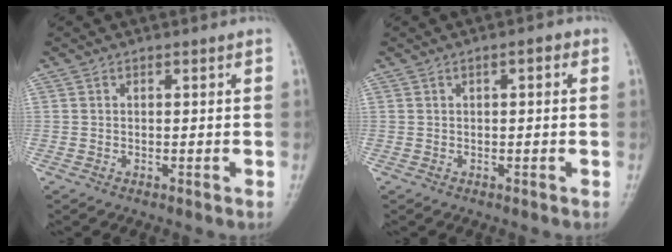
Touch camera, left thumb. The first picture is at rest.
{"total": 1.9, "force": [0.6, 0.7, 1.6], "torque": [-0.021, 0.003, 0.005]}